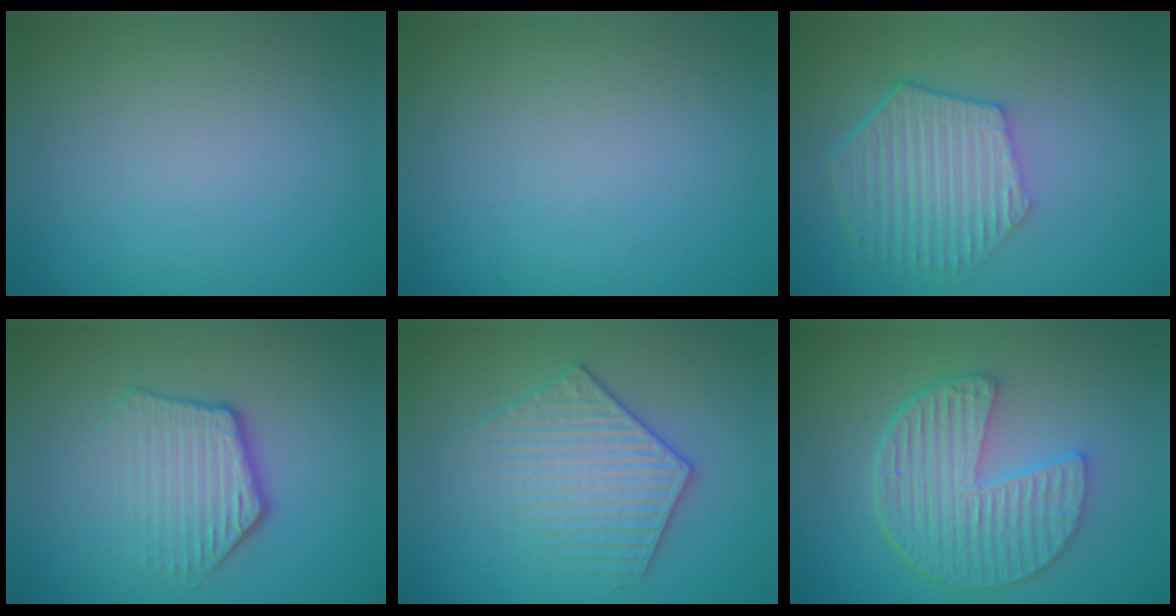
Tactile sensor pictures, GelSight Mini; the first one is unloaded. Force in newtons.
{"total": 0.0}
{"total": 6.0, "press": 4.4, "slide": 4.0}
{"total": 4.0, "press": 3.0, "slide": 2.7}
{"total": 3.5, "press": 3.4, "slide": 0.7}
{"total": 6.6, "press": 4.9, "slide": 4.4}